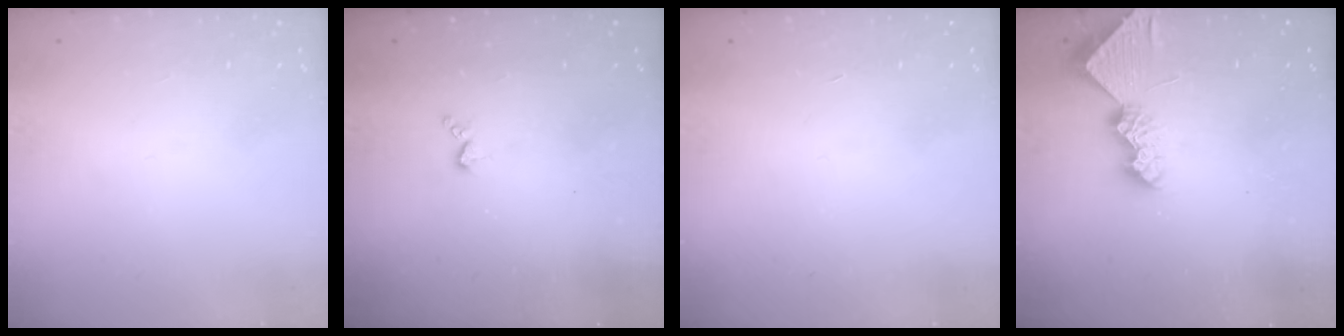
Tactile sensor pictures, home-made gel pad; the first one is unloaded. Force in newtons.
{"total": 3.7, "press": 3.6, "slide": 0.5}
{"total": 0.9, "press": 0.9, "slide": 0.2}
{"total": 8.8, "press": 8.8, "slide": 0.8}